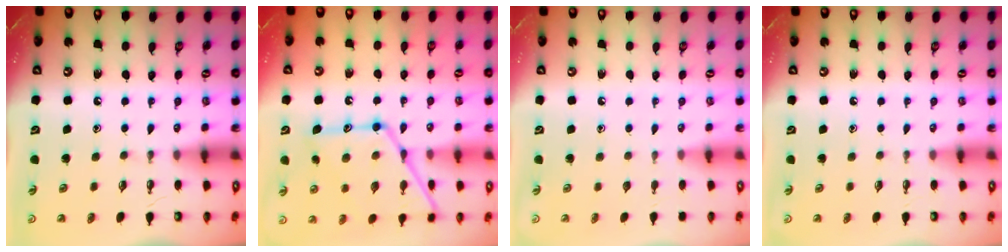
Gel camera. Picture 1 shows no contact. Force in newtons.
{"total": 16.1, "press": 16.0, "slide": 1.2}
{"total": 0.0}
{"total": 0.0}